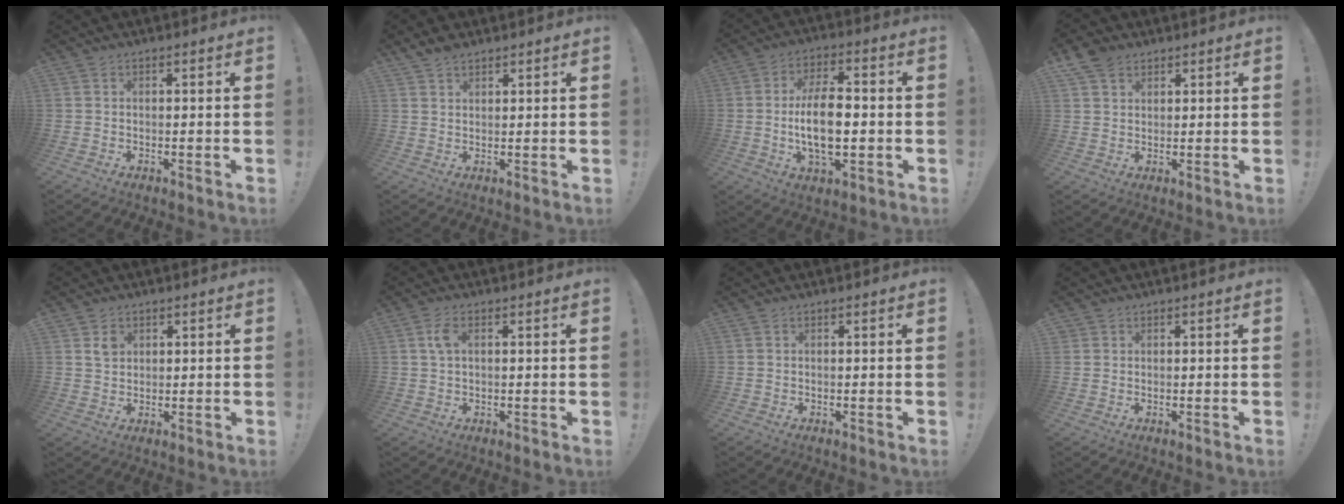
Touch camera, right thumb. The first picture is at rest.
{"total": 3.5, "force": [2.9, 1.5, 1.3], "torque": [-0.017, -0.017, 0.054]}
{"total": 13.5, "force": [-1.3, 6.7, 11.7], "torque": [-0.212, 0.000, -0.031]}
{"total": 5.7, "force": [3.7, 3.8, 2.0], "torque": [-0.033, -0.012, 0.071]}
{"total": 3.3, "force": [1.9, 2.6, 0.9], "torque": [-0.001, -0.011, 0.032]}
{"total": 3.8, "force": [0.9, 1.9, 3.2], "torque": [-0.049, 0.001, 0.013]}
{"total": 0.0}
{"total": 0.9, "force": [0.6, 0.7, 0.0], "torque": [-0.001, 0.000, 0.012]}